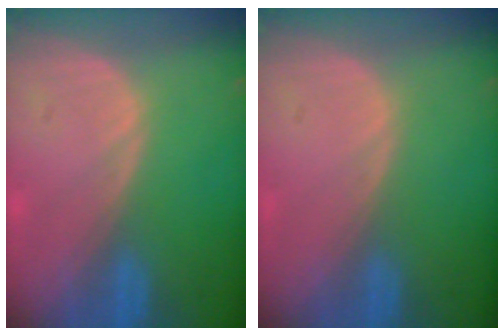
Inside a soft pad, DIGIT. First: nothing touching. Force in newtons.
{"total": 0.0}